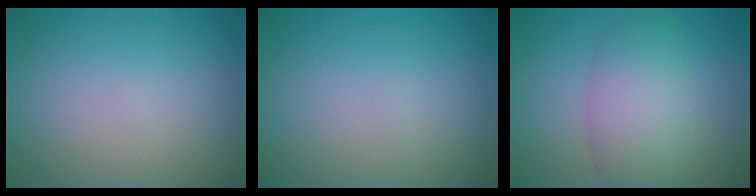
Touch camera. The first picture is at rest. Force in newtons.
{"total": 0.0}
{"total": 5.3, "press": 5.3, "slide": 0.3}